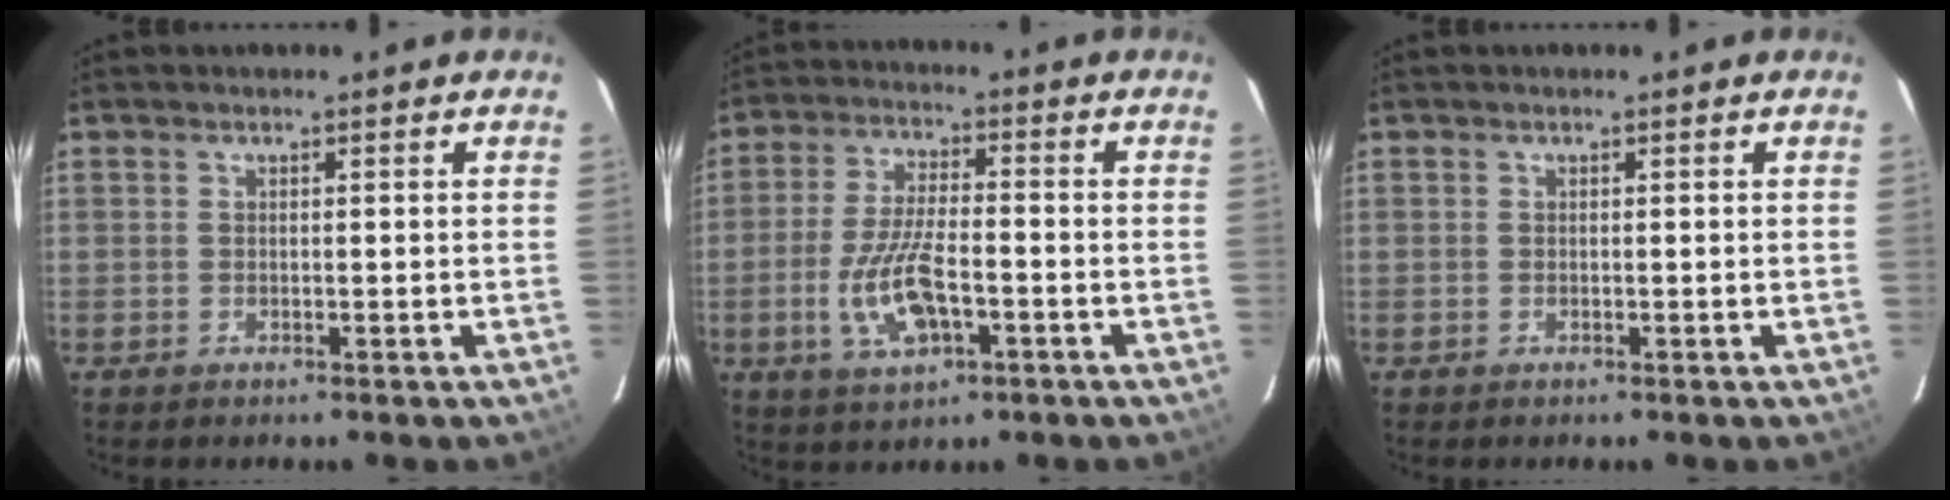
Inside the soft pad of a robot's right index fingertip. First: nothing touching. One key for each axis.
{"total": 10.6, "fx": -3.6, "fy": 4.0, "fz": 9.1, "tx": -0.191, "ty": -0.007, "tz": -0.063}
{"total": 0.0}